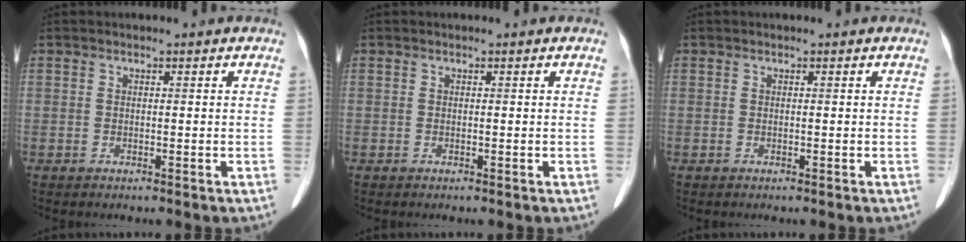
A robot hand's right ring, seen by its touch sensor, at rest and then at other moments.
{"total": 0.0}
{"total": 0.0}